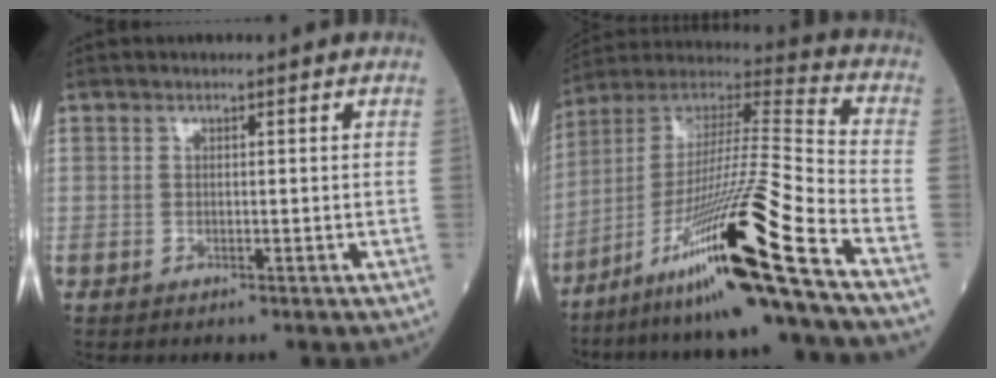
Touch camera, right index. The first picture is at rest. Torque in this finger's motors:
{"motor_torque": [1.61, -0.53, 1.05, 0.21]}